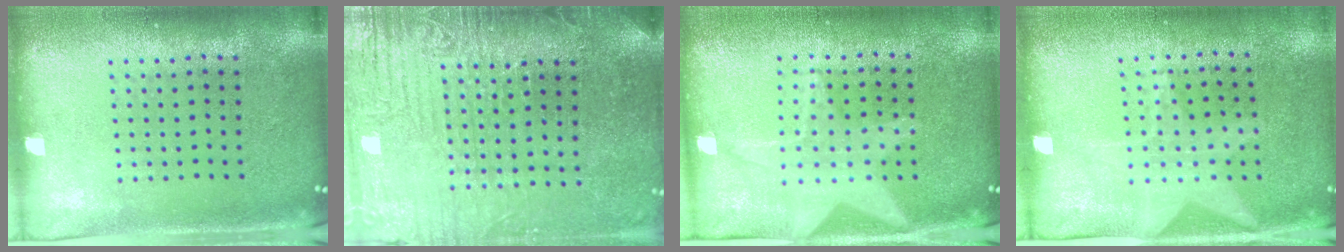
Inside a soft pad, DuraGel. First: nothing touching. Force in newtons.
{"total": 3.8, "press": 3.6, "slide": 1.2}
{"total": 1.1, "press": 1.1, "slide": 0.1}
{"total": 1.1, "press": 1.0, "slide": 0.5}